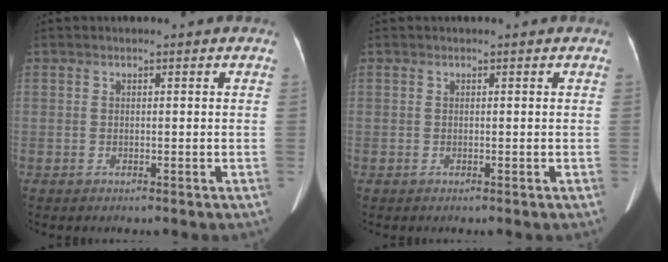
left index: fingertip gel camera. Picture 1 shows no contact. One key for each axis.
{"total": 0.0}